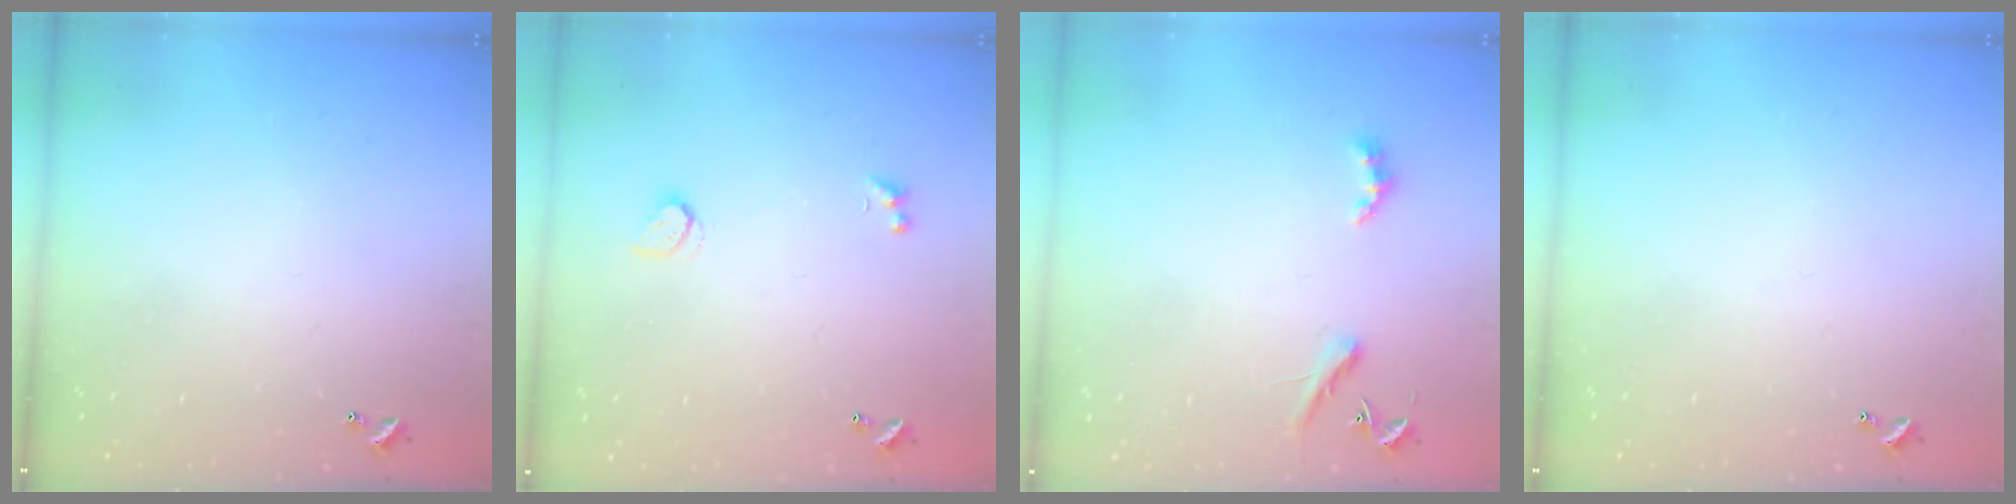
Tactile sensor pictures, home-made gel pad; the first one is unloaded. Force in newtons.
{"total": 1.3, "press": 1.2, "slide": 0.4}
{"total": 3.5, "press": 3.5, "slide": 0.7}
{"total": 0.0}